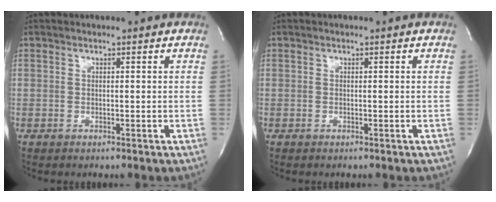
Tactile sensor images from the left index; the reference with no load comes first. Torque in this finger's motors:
{"motor_torque": [0.01, -0.01, 0.00, 0.00]}